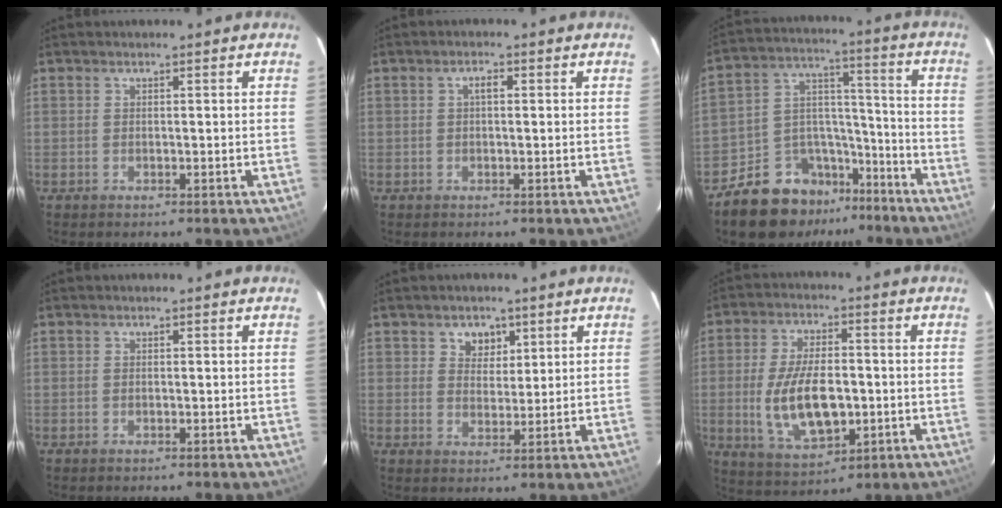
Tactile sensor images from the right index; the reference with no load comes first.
{"total": 1.6, "force": [0.3, 0.7, 1.4], "torque": [-0.027, 0.008, 0.003]}
{"total": 13.6, "force": [-10.0, 8.3, 3.8], "torque": [-0.081, 0.066, -0.149]}
{"total": 0.0}
{"total": 4.1, "force": [2.1, 3.2, 1.3], "torque": [-0.011, 0.003, 0.037]}
{"total": 13.6, "force": [-2.0, 6.4, 11.9], "torque": [-0.235, -0.007, -0.023]}